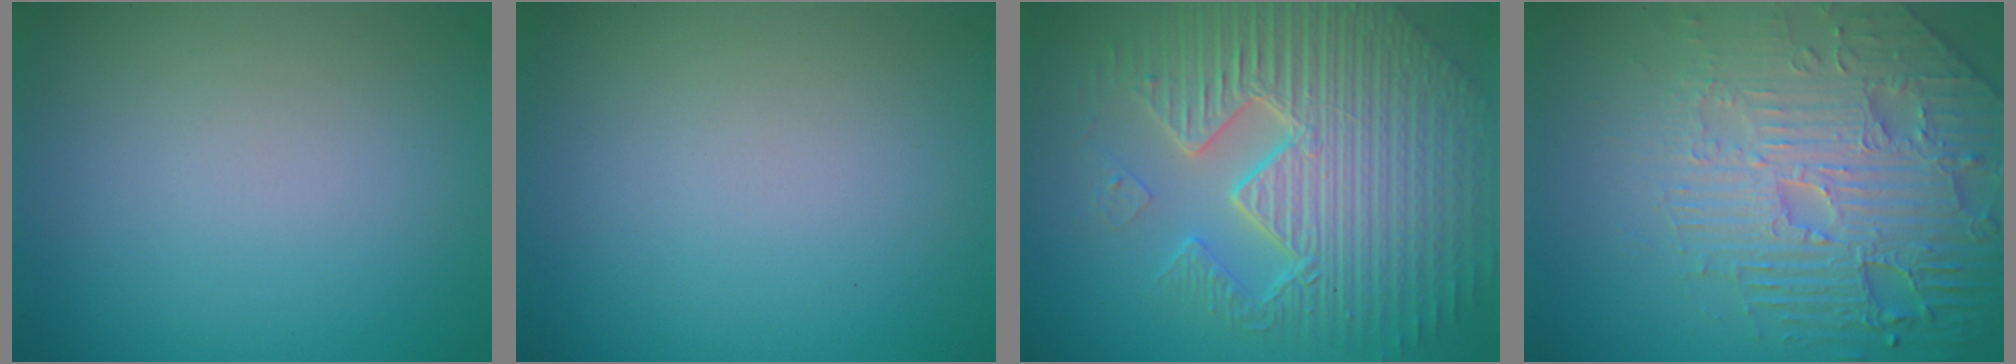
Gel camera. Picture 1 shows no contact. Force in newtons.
{"total": 0.0}
{"total": 10.9, "press": 7.1, "slide": 8.4}
{"total": 7.1, "press": 5.8, "slide": 4.1}